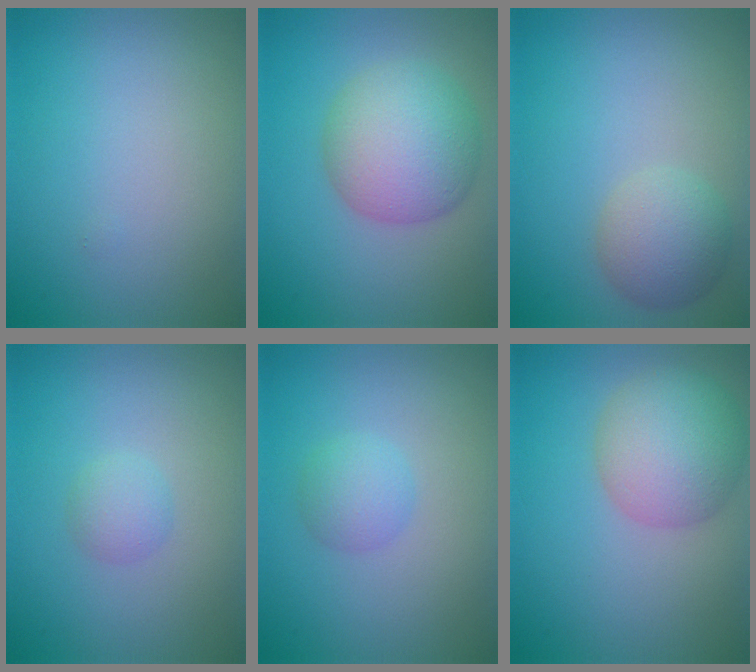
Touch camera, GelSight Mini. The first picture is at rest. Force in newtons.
{"total": 7.0, "press": 7.0, "slide": 0.2}
{"total": 3.7, "press": 3.7, "slide": 0.1}
{"total": 1.5, "press": 1.5, "slide": 0.1}
{"total": 2.1, "press": 2.1, "slide": 0.0}
{"total": 5.9, "press": 5.9, "slide": 0.3}